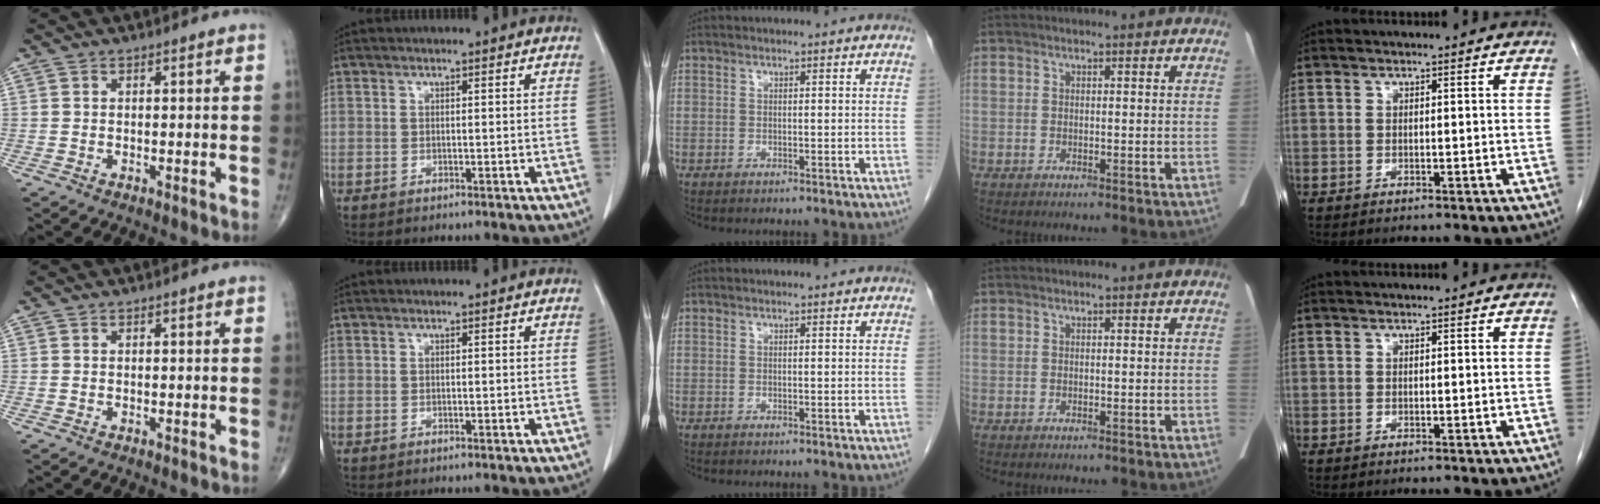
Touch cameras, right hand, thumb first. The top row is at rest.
{}